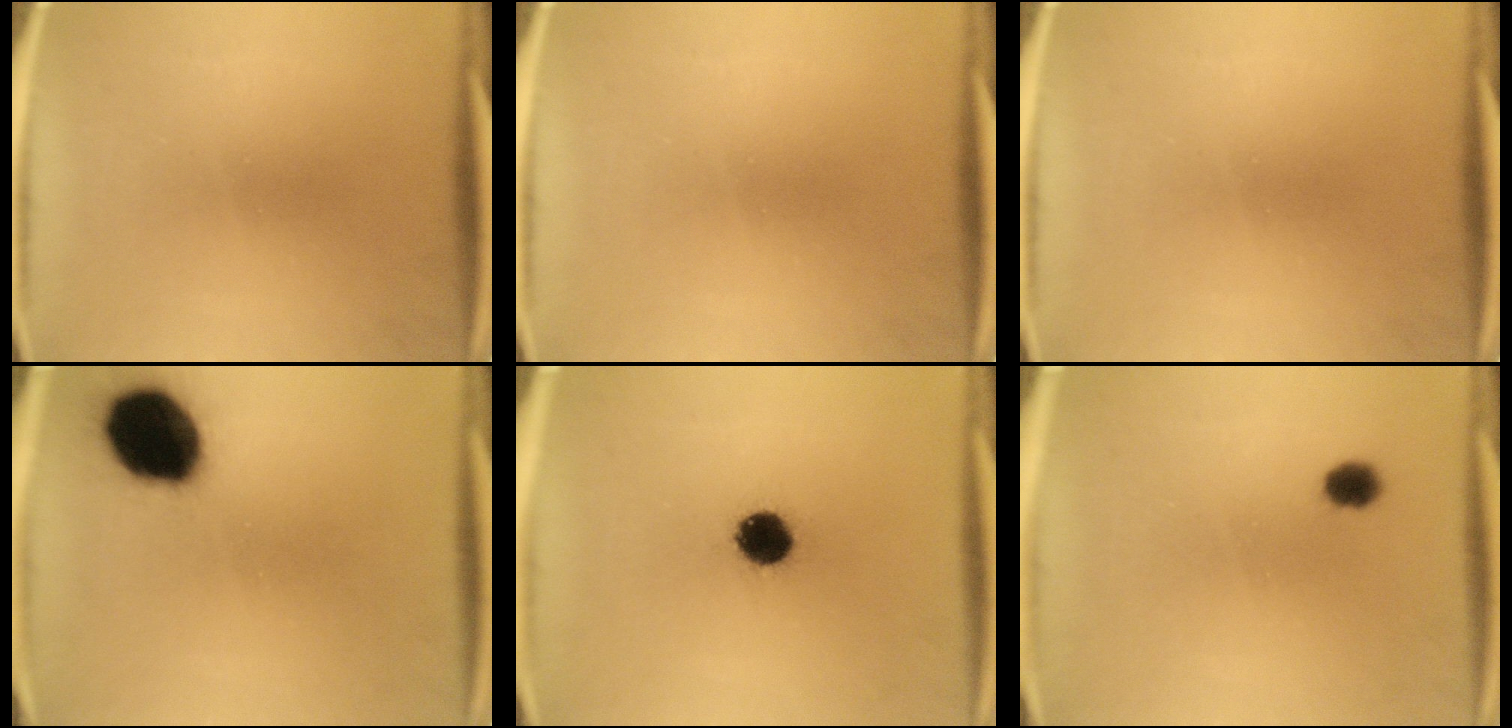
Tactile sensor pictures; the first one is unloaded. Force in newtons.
{"total": 0.0}
{"total": 0.0}
{"total": 19.2}
{"total": 8.4}
{"total": 3.4}